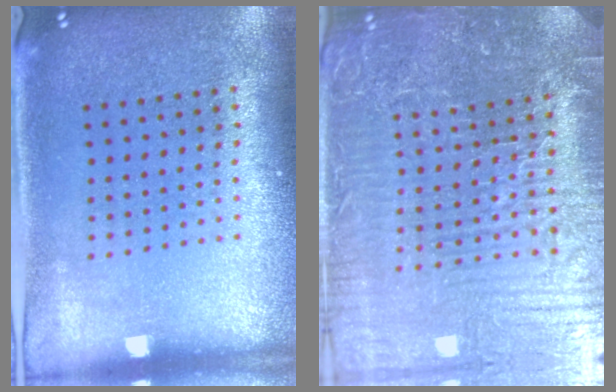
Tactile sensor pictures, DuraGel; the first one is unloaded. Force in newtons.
{"total": 5.9, "press": 5.4, "slide": 2.4}